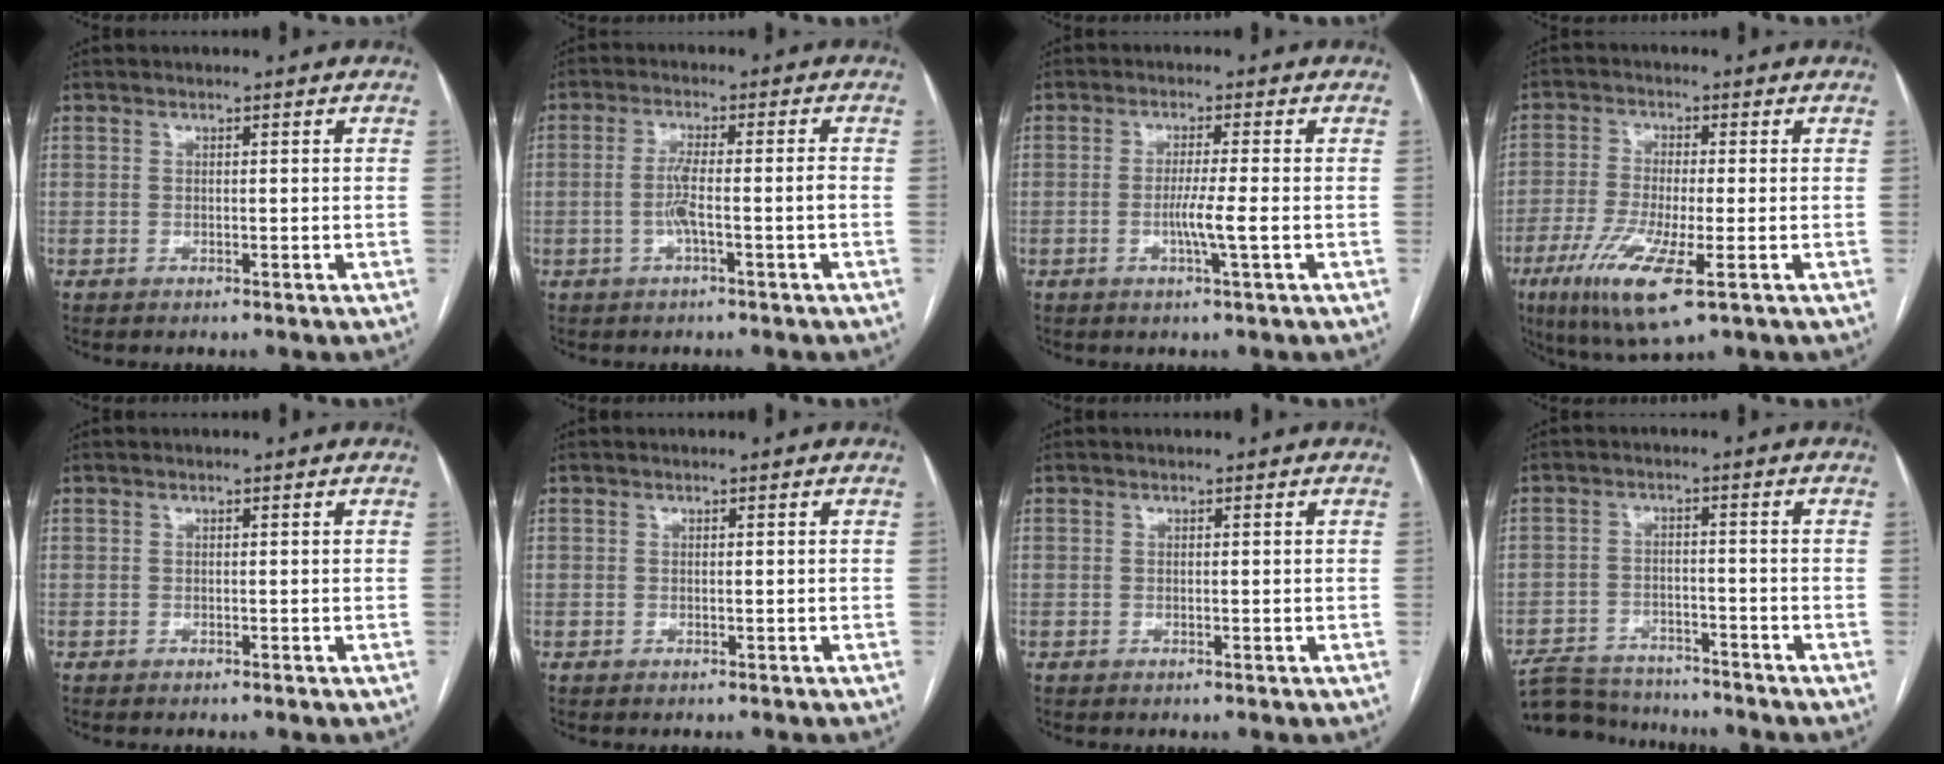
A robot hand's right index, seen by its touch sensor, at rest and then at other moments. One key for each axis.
{"total": 4.2, "fx": -1.4, "fy": -0.3, "fz": 4.0, "tx": -0.081, "ty": 0.009, "tz": -0.024}
{"total": 3.8, "fx": -1.0, "fy": -0.7, "fz": 3.6, "tx": -0.071, "ty": -0.007, "tz": -0.017}
{"total": 10.5, "fx": -4.6, "fy": 2.0, "fz": 9.2, "tx": -0.185, "ty": -0.028, "tz": -0.080}
{"total": 0.0}
{"total": 0.0}
{"total": 0.0}
{"total": 10.1, "fx": -9.5, "fy": 2.9, "fz": 1.9, "tx": -0.034, "ty": 0.006, "tz": -0.151}